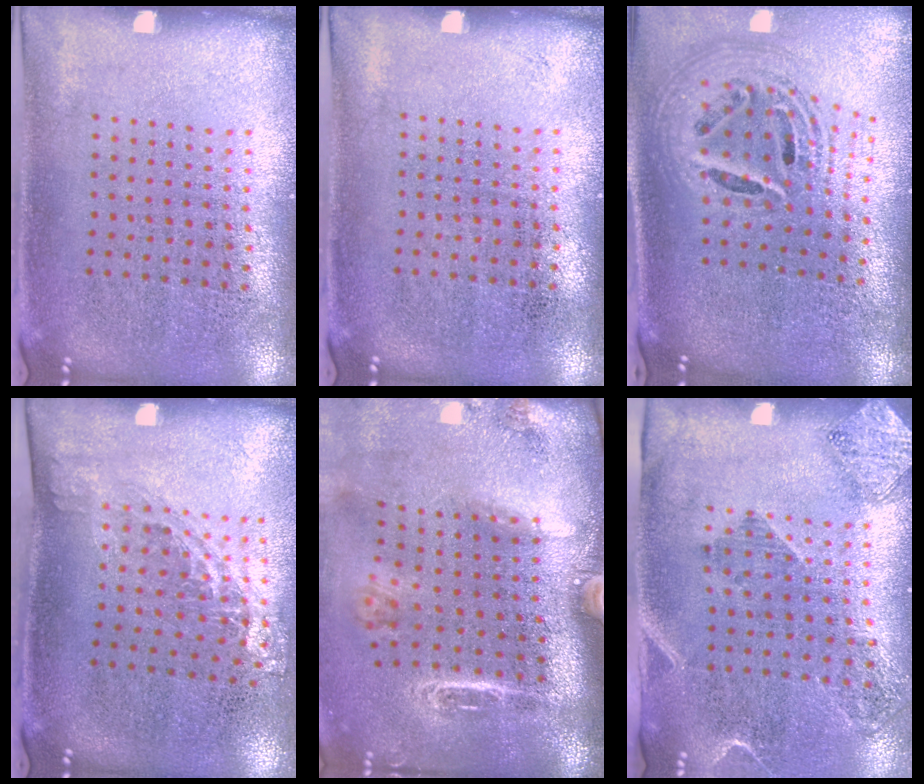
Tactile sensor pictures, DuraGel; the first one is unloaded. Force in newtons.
{"total": 0.0}
{"total": 2.6, "press": 1.8, "slide": 1.8}
{"total": 1.3, "press": 1.0, "slide": 0.9}
{"total": 2.8, "press": 2.0, "slide": 2.0}
{"total": 1.8, "press": 1.5, "slide": 1.1}